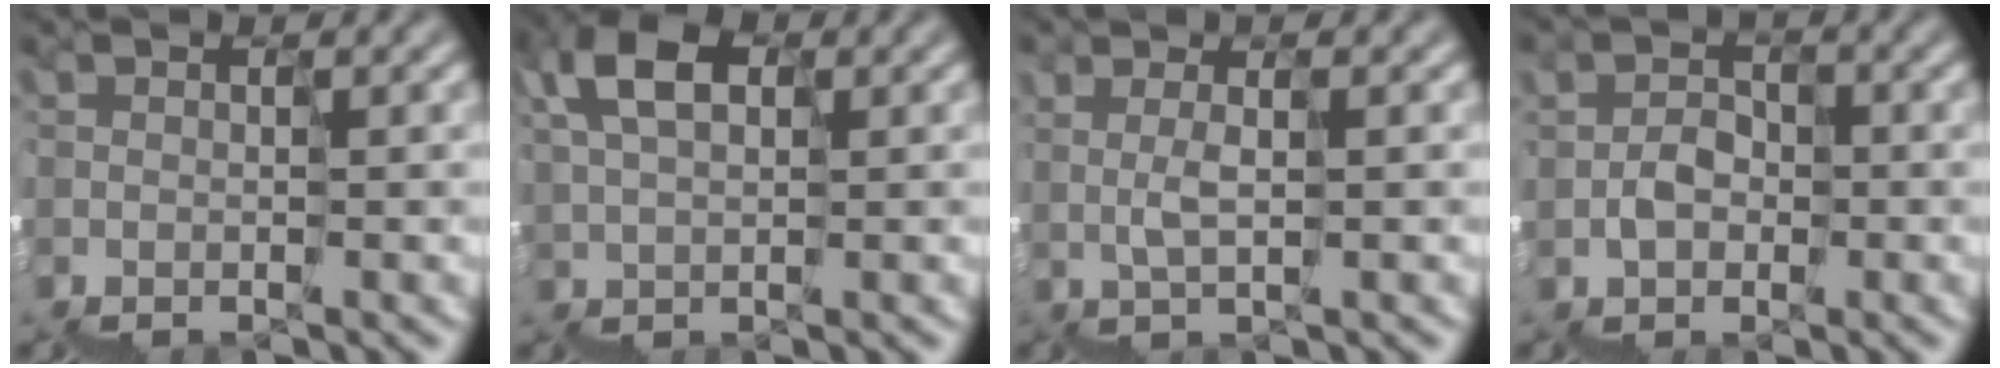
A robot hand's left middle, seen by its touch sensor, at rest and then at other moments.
{"total": 5.0, "force": [2.4, 2.6, 3.6], "torque": [-0.078, 0.025, 0.039]}
{"total": 1.6, "force": [1.6, -0.2, 0.1], "torque": [-0.004, 0.005, 0.038]}
{"total": 1.2, "force": [0.2, 1.2, -0.2], "torque": [0.009, 0.014, 0.005]}